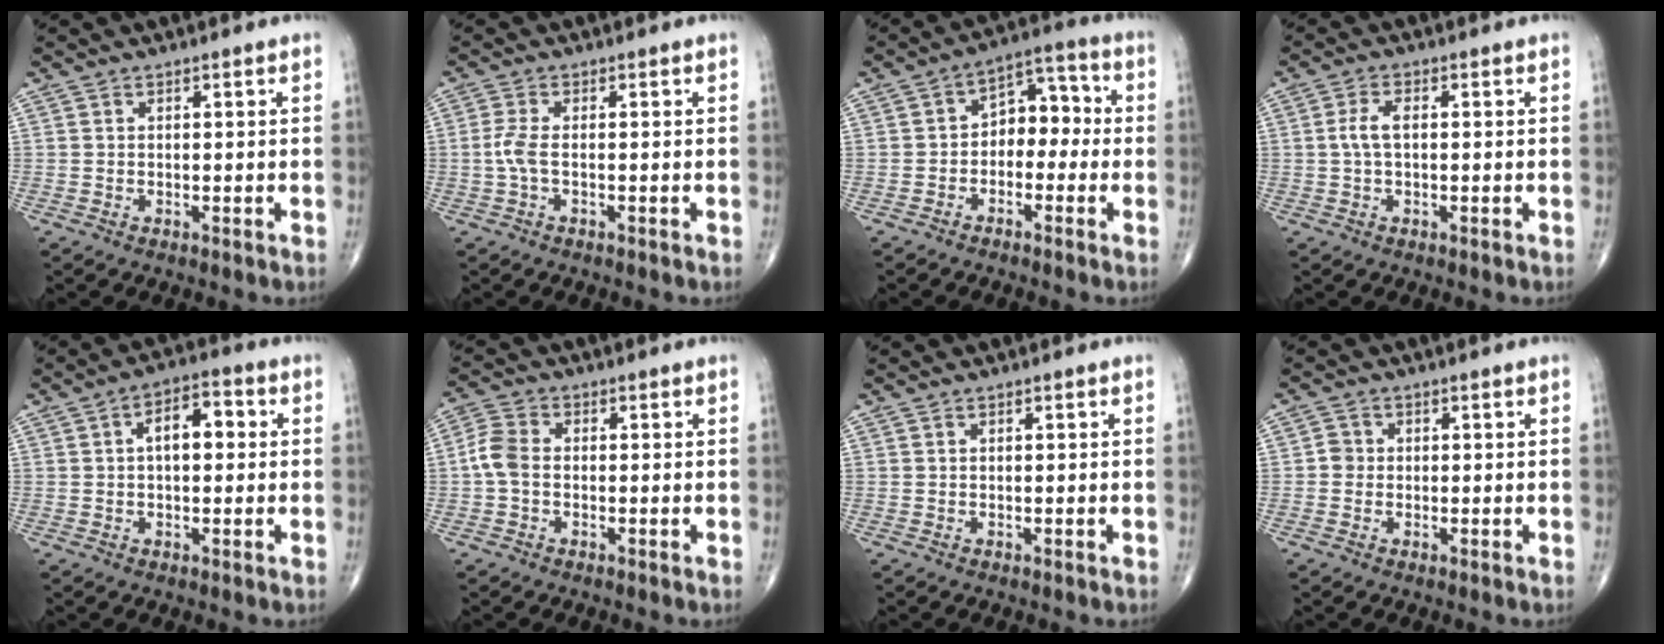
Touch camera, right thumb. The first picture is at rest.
{"total": 2.9, "force": [-0.5, 0.9, 2.7], "torque": [-0.075, -0.002, -0.015]}
{"total": 8.1, "force": [-1.2, 5.6, 5.6], "torque": [-0.045, 0.046, -0.035]}
{"total": 3.4, "force": [0.2, 1.6, 3.0], "torque": [-0.071, 0.009, 0.001]}
{"total": 7.2, "force": [0.9, 3.9, 5.9], "torque": [-0.076, 0.023, 0.006]}
{"total": 4.9, "force": [-0.6, 3.3, 3.5], "torque": [-0.077, 0.013, -0.022]}
{"total": 0.0}
{"total": 1.4, "force": [-0.1, 1.4, 0.4], "torque": [0.001, 0.004, -0.005]}